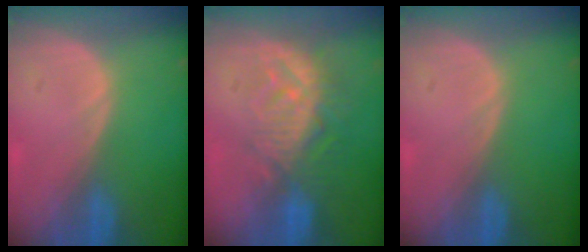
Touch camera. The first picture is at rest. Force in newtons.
{"total": 9.3, "press": 8.1, "slide": 4.5}
{"total": 0.0}